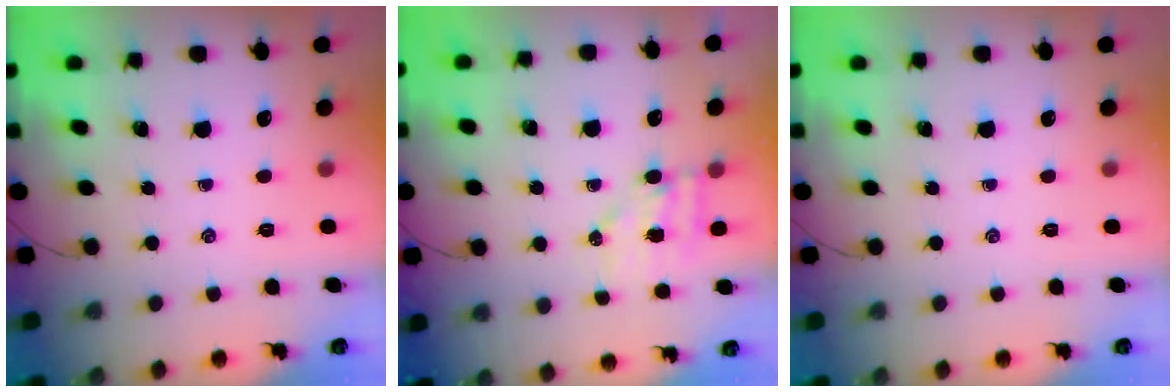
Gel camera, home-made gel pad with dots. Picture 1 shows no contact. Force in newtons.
{"total": 5.2, "press": 5.2, "slide": 0.5}
{"total": 0.0}